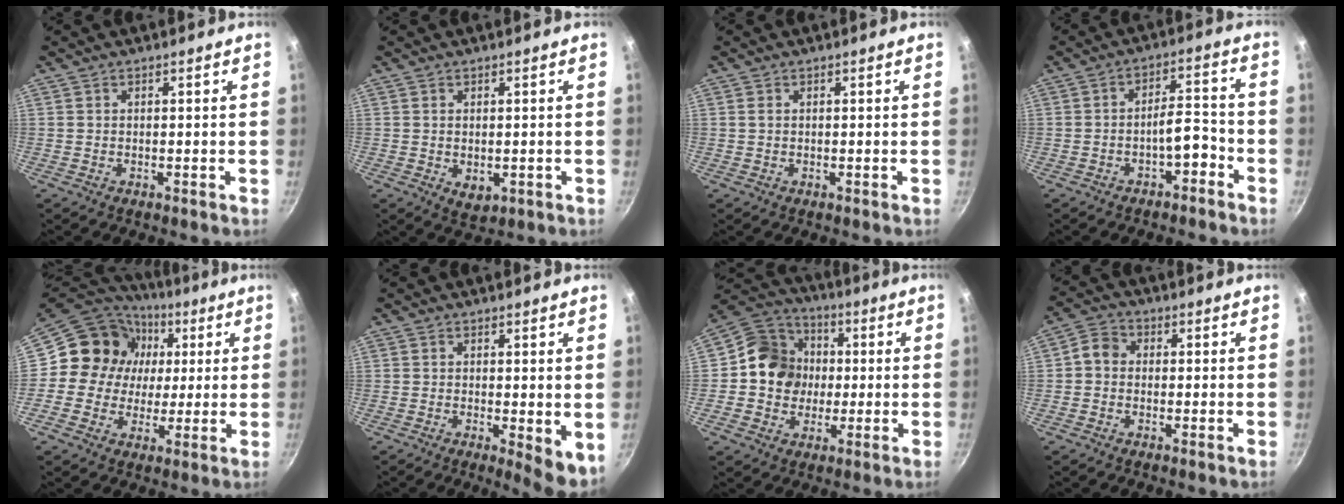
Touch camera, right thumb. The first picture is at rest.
{"total": 3.3, "force": [-0.3, 2.2, 2.5], "torque": [-0.035, -0.012, 0.000]}
{"total": 0.8, "force": [0.2, 0.6, 0.5], "torque": [-0.009, 0.002, 0.003]}
{"total": 5.9, "force": [-3.3, 2.5, 4.2], "torque": [-0.046, 0.048, -0.042]}
{"total": 15.4, "force": [2.6, 13.8, 6.2], "torque": [-0.078, 0.012, 0.028]}
{"total": 5.6, "force": [-0.4, 1.9, 5.3], "torque": [-0.060, -0.010, -0.003]}
{"total": 12.8, "force": [0.2, 11.5, 5.6], "torque": [-0.062, 0.020, -0.015]}
{"total": 3.9, "force": [-0.3, 3.4, 2.0], "torque": [-0.027, 0.012, -0.022]}